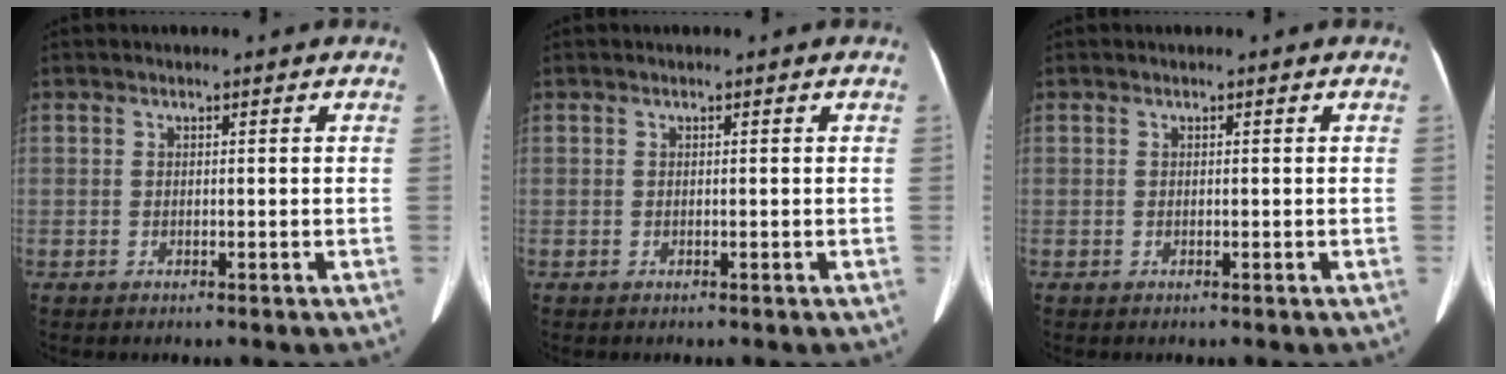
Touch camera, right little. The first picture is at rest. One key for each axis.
{"total": 0.0}
{"total": 0.0}